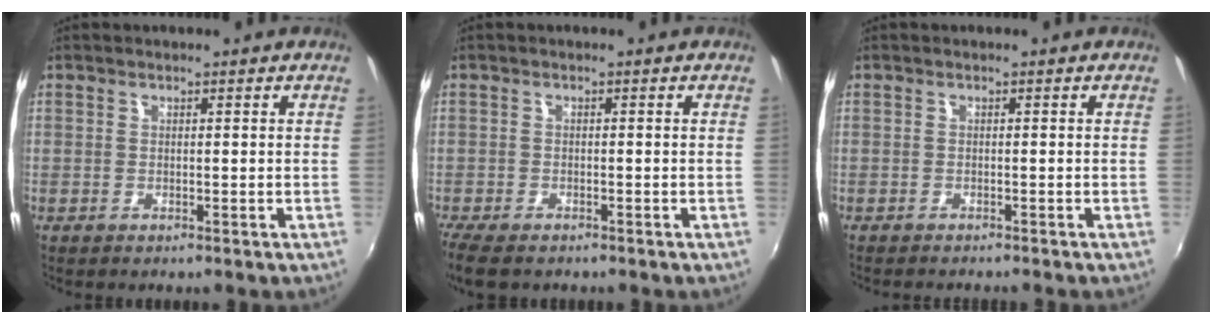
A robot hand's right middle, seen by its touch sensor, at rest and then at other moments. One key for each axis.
{"total": 5.7, "fx": -4.4, "fy": 1.9, "fz": 3.0, "tx": -0.079, "ty": -0.029, "tz": -0.085}
{"total": 2.0, "fx": -1.9, "fy": 0.2, "fz": 0.6, "tx": -0.020, "ty": -0.013, "tz": -0.032}